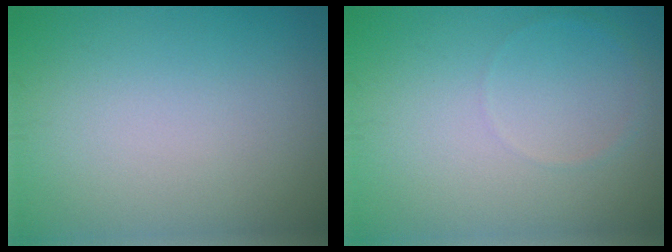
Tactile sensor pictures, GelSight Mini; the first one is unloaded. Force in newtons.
{"total": 0.6, "press": 0.6, "slide": 0.1}